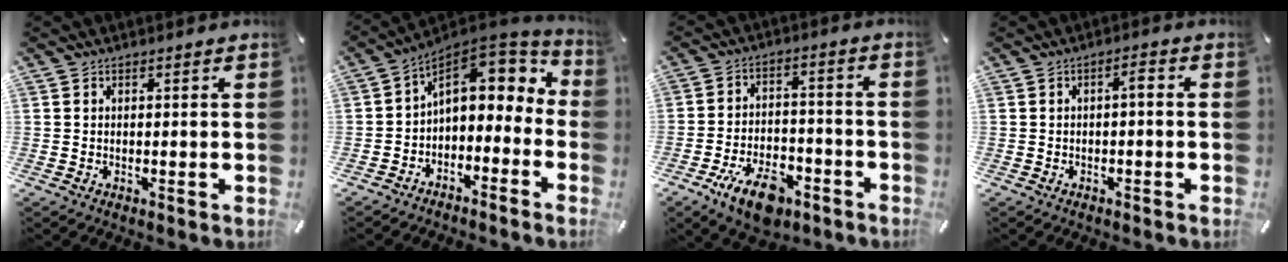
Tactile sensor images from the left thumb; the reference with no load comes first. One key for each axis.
{"total": 10.0, "fx": 2.9, "fy": 7.0, "fz": 6.5, "tx": -0.088, "ty": -0.020, "tz": 0.053}
{"total": 11.4, "fx": -6.6, "fy": 6.0, "fz": 7.1, "tx": -0.126, "ty": 0.041, "tz": -0.113}
{"total": 3.1, "fx": -1.0, "fy": 1.0, "fz": 2.7, "tx": -0.051, "ty": 0.014, "tz": -0.022}